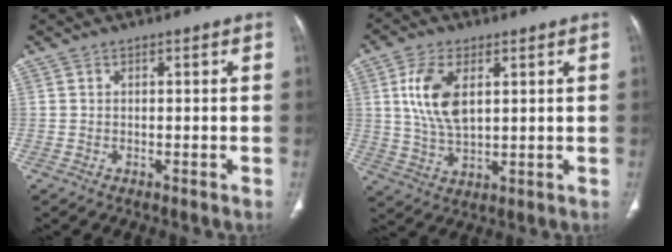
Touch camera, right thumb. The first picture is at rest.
{"total": 10.0, "force": [2.8, 5.4, 8.0], "torque": [-0.153, -0.010, 0.056]}